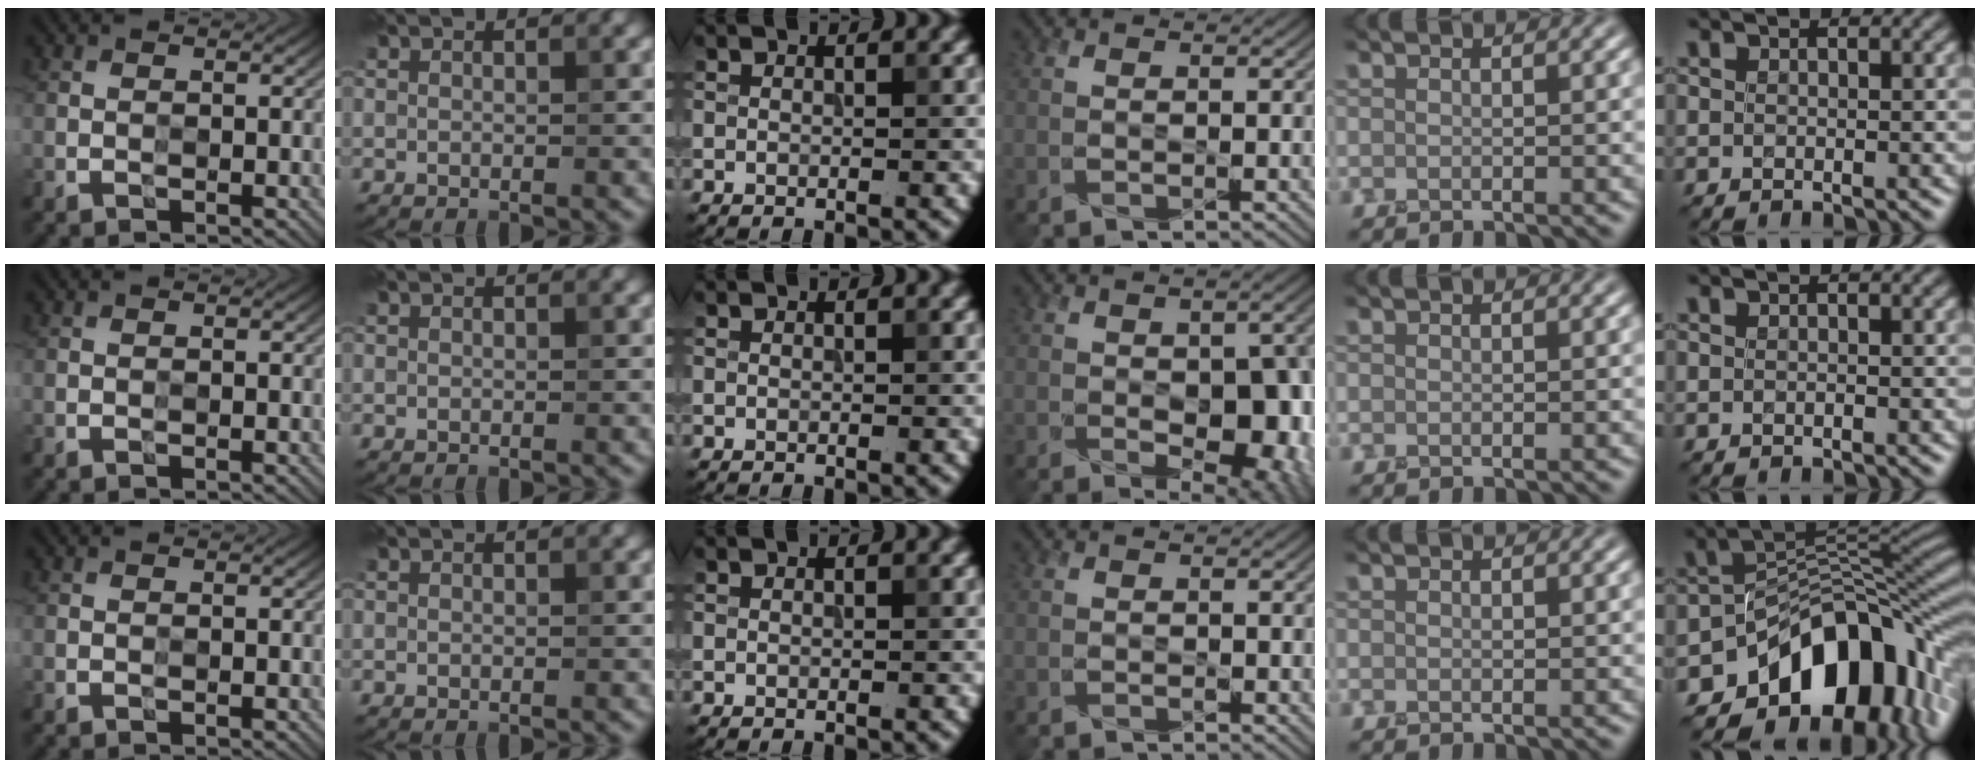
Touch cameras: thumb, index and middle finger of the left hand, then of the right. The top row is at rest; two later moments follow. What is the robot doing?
{"motion": "twist", "object": "kettle"}